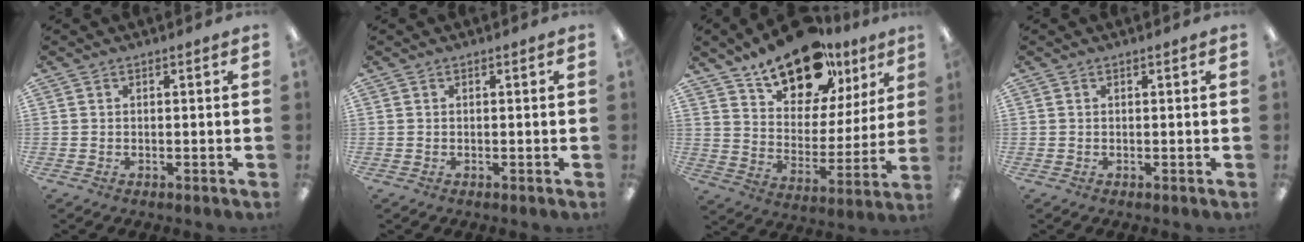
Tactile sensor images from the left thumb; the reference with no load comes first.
{"total": 0.0}
{"total": 19.0, "force": [14.2, 9.2, 8.6], "torque": [-0.132, -0.092, 0.247]}
{"total": 0.0}